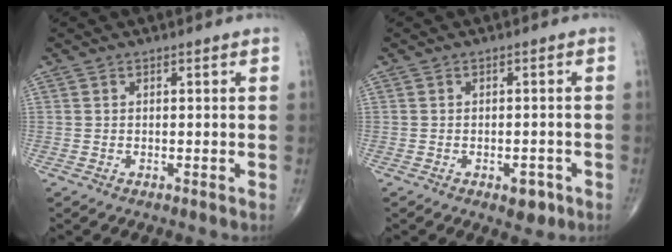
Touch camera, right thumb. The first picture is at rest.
{"total": 3.3, "force": [-1.7, 1.8, 2.2], "torque": [-0.014, 0.007, -0.018]}